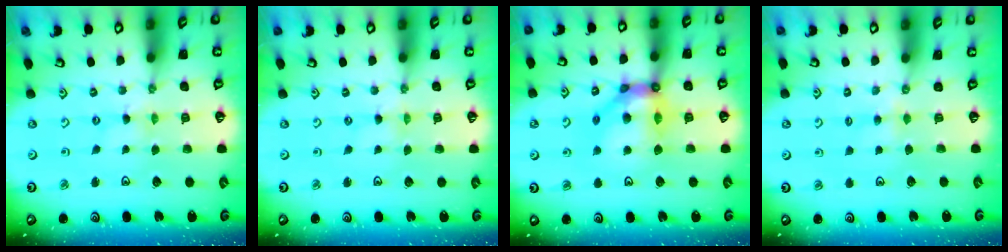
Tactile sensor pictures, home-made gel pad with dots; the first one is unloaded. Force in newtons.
{"total": 0.0}
{"total": 13.5, "press": 13.4, "slide": 1.5}
{"total": 2.8, "press": 2.8, "slide": 0.4}